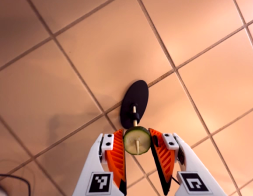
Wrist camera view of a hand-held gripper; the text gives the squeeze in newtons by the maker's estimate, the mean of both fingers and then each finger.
{"total": 7.8, "left": 7.4, "right": 8.2}